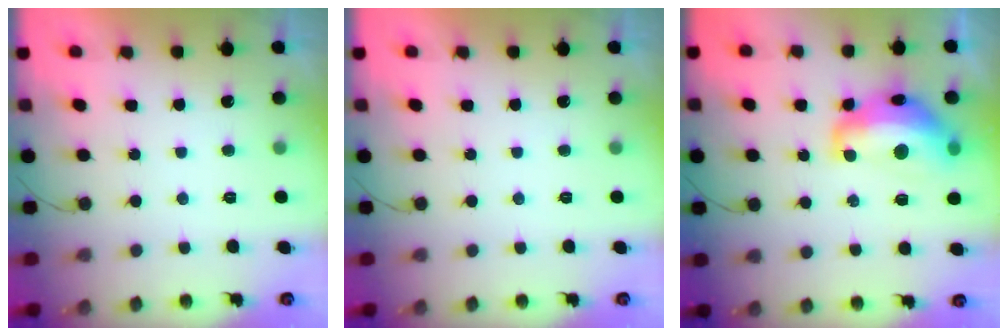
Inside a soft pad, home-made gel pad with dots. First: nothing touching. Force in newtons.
{"total": 0.0}
{"total": 16.0, "press": 15.9, "slide": 1.2}